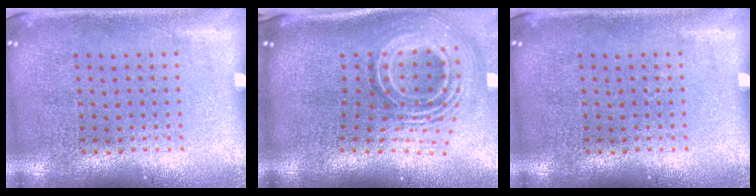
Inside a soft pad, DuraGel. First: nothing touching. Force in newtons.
{"total": 2.6, "press": 1.7, "slide": 2.0}
{"total": 0.0}